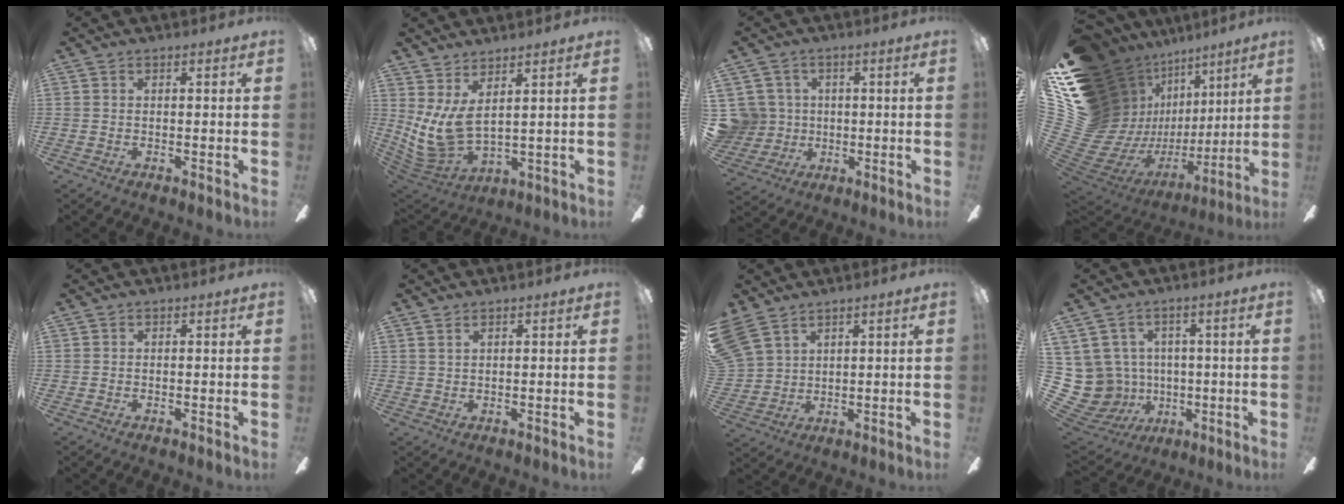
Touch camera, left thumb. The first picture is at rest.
{"total": 9.6, "force": [3.5, 4.9, 7.5], "torque": [-0.184, -0.033, 0.071]}
{"total": 8.3, "force": [1.4, 8.1, 1.3], "torque": [-0.061, -0.004, 0.035]}
{"total": 22.1, "force": [7.4, 17.0, 11.9], "torque": [-0.200, -0.115, 0.223]}
{"total": 0.0}
{"total": 1.4, "force": [1.2, 0.6, 0.4], "torque": [-0.009, -0.001, 0.024]}
{"total": 7.8, "force": [5.9, 4.4, 2.5], "torque": [-0.077, -0.016, 0.119]}
{"total": 11.7, "force": [1.1, 11.3, 3.0], "torque": [-0.116, -0.018, 0.040]}